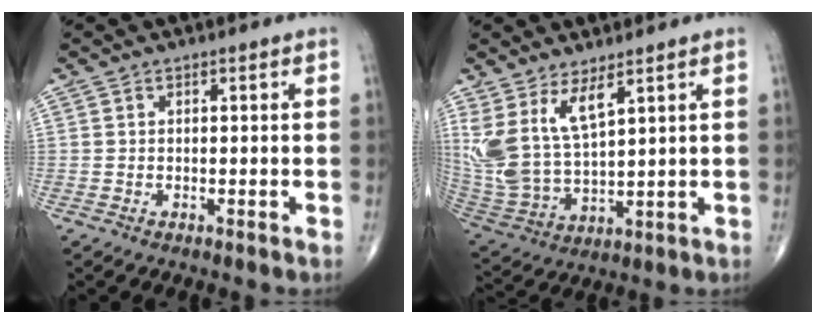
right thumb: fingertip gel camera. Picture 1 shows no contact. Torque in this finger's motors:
{"motor_torque": [-0.34, 0.70, 1.12, 1.12, 0.14]}